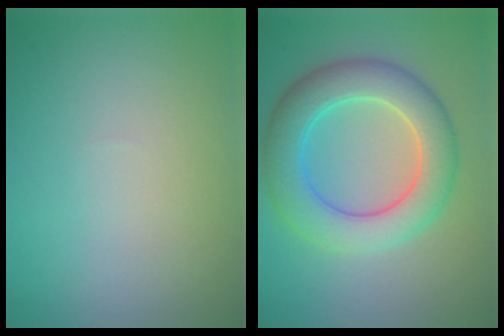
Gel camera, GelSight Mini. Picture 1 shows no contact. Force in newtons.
{"total": 7.1, "press": 7.1, "slide": 0.2}